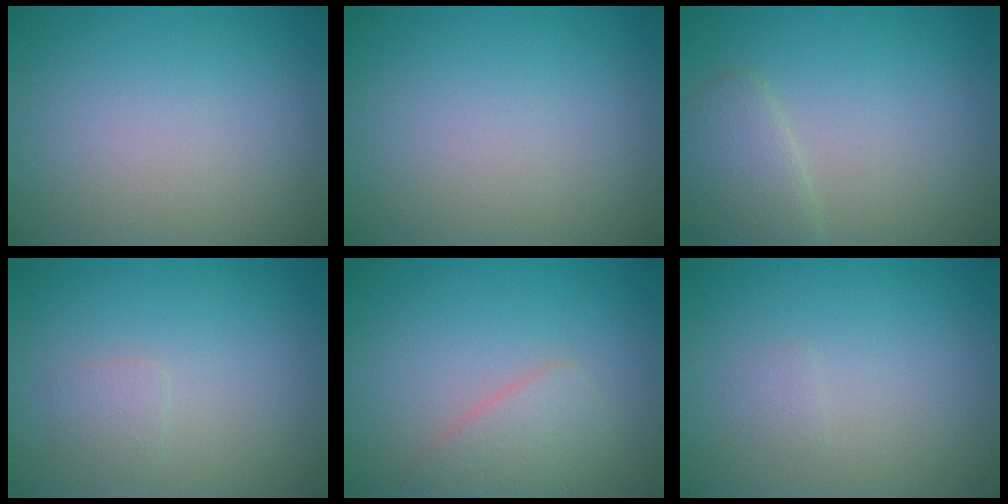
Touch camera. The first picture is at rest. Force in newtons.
{"total": 0.0}
{"total": 2.6, "press": 2.6, "slide": 0.2}
{"total": 1.1, "press": 1.1, "slide": 0.1}
{"total": 2.5, "press": 2.5, "slide": 0.1}
{"total": 0.6, "press": 0.6, "slide": 0.1}